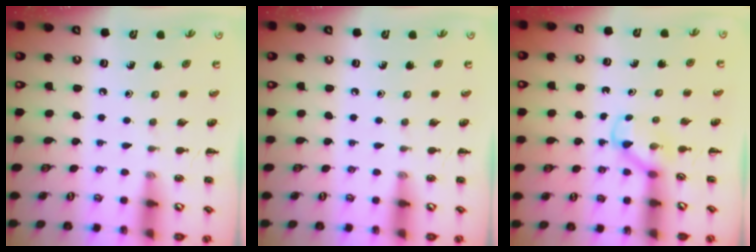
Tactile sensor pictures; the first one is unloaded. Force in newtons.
{"total": 0.0}
{"total": 3.2, "press": 3.0, "slide": 1.1}